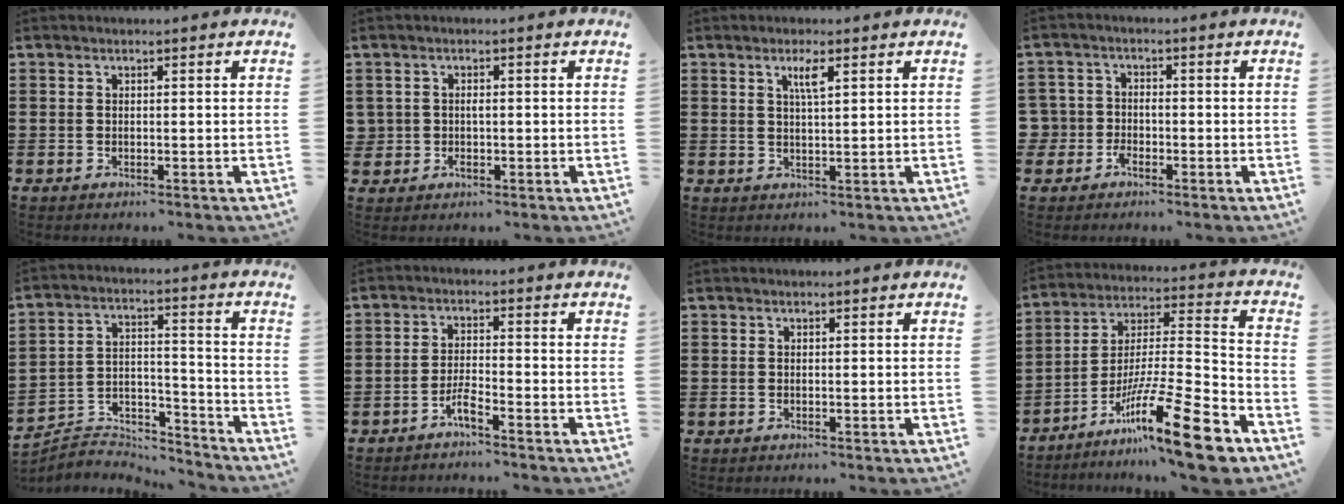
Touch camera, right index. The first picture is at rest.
{"total": 1.5, "force": [-0.2, 1.3, 0.8], "torque": [-0.018, 0.005, -0.007]}
{"total": 2.9, "force": [1.4, 0.4, 2.5], "torque": [-0.046, -0.001, 0.021]}
{"total": 3.2, "force": [-2.0, 2.5, 0.5], "torque": [-0.036, -0.001, -0.049]}
{"total": 5.0, "force": [-4.9, 1.2, 0.5], "torque": [-0.019, 0.002, -0.101]}
{"total": 2.8, "force": [-2.4, 0.1, 1.5], "torque": [-0.037, 0.002, -0.048]}
{"total": 0.0}
{"total": 18.2, "force": [-12.4, 1.8, 13.2], "torque": [-0.220, 0.038, -0.214]}